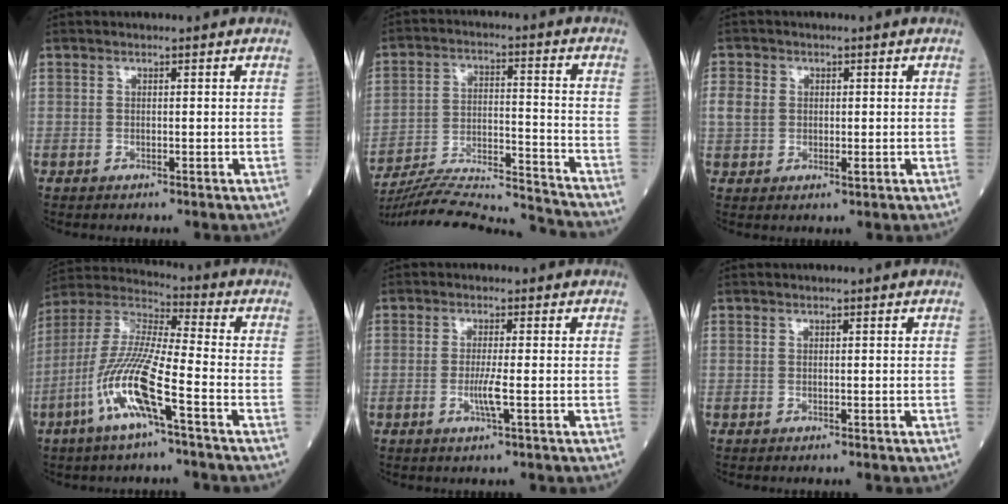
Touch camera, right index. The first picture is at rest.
{"total": 20.0, "force": [-19.3, 0.3, 5.2], "torque": [-0.110, 0.001, -0.297]}
{"total": 4.3, "force": [0.4, 3.4, 2.6], "torque": [-0.059, 0.006, 0.007]}
{"total": 13.4, "force": [-5.7, 1.2, 12.0], "torque": [-0.259, -0.004, -0.116]}
{"total": 2.8, "force": [-0.7, -0.3, 2.7], "torque": [-0.058, -0.006, -0.016]}
{"total": 0.0}